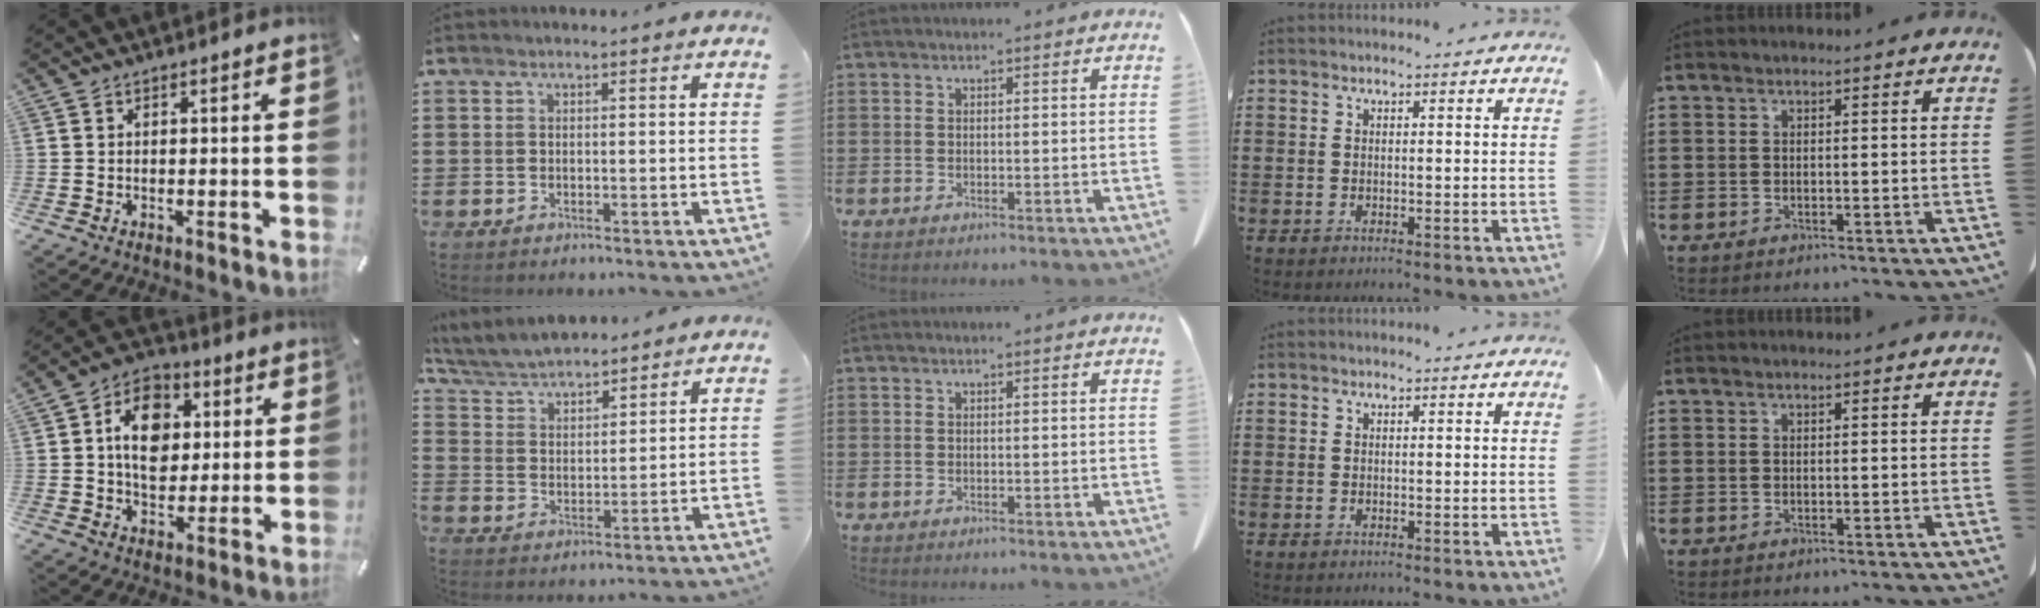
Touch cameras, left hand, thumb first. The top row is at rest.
{"thumb": {"total": 11.9, "force": [1.5, 9.2, 7.3], "torque": [-0.109, 0.011, 0.026]}, "index": {"total": 5.2, "force": [5.1, 0.8, 0.9], "torque": [-0.039, -0.017, 0.092]}}